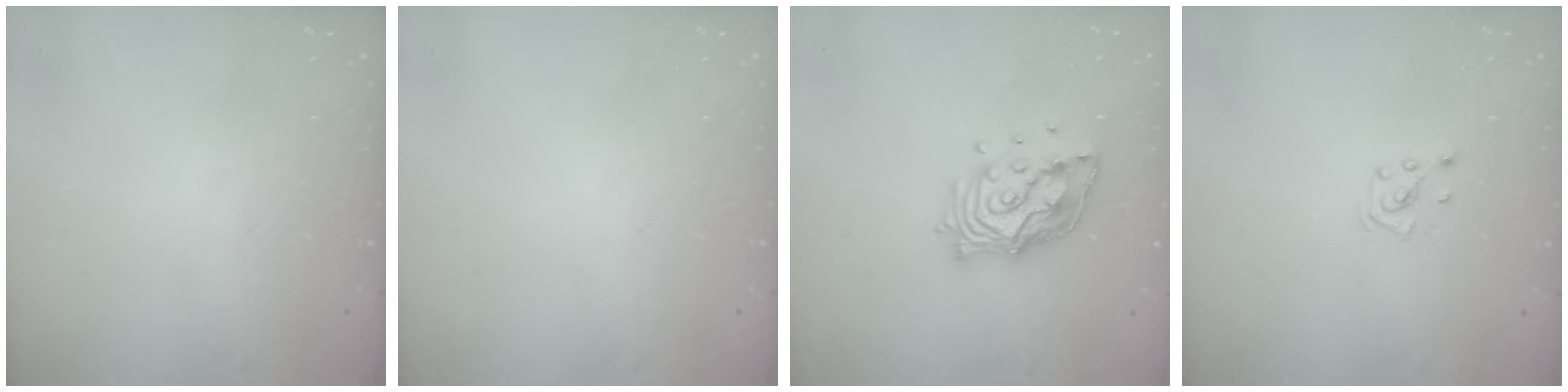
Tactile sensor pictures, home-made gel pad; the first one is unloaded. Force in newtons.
{"total": 0.0}
{"total": 13.4, "press": 13.3, "slide": 1.3}
{"total": 2.1, "press": 2.0, "slide": 0.3}